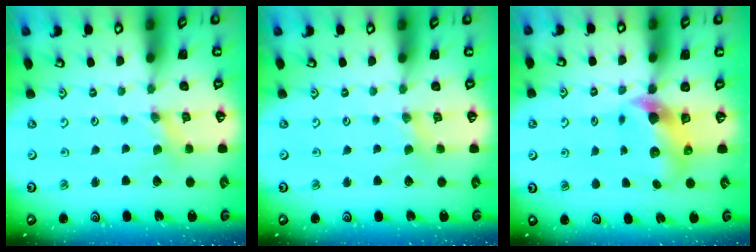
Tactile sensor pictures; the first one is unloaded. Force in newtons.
{"total": 1.7, "press": 1.7, "slide": 0.3}
{"total": 7.6, "press": 7.5, "slide": 1.1}